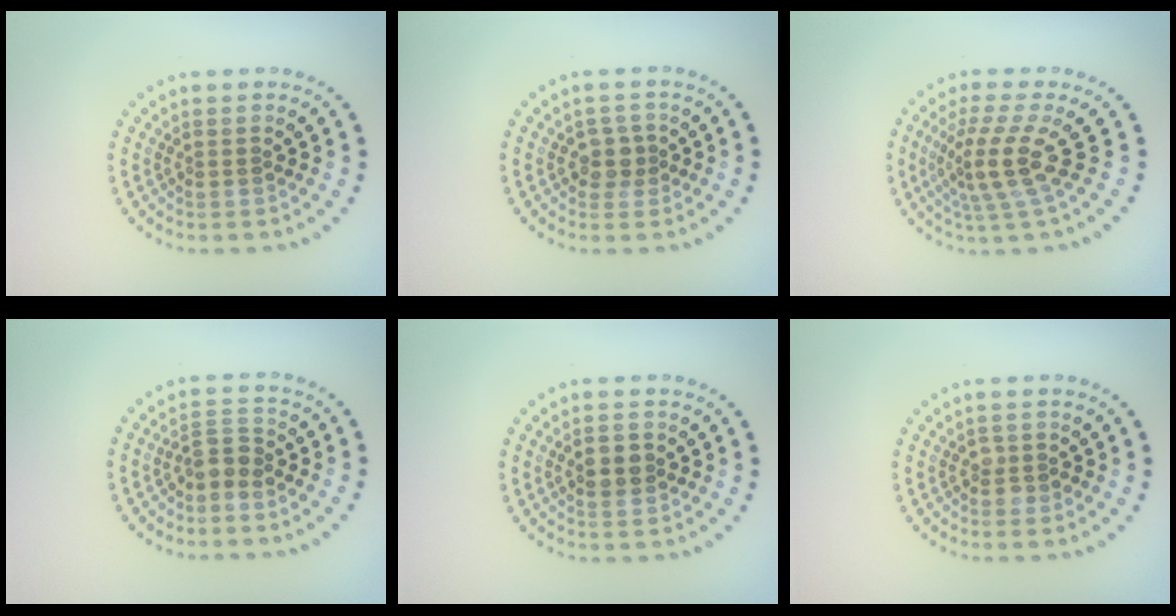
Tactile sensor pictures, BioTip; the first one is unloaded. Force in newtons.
{"total": 2.0, "press": 1.8, "slide": 0.8}
{"total": 4.1, "press": 3.1, "slide": 2.6}
{"total": 2.1, "press": 1.8, "slide": 1.1}
{"total": 2.7, "press": 2.7, "slide": 0.3}
{"total": 1.2, "press": 1.1, "slide": 0.5}